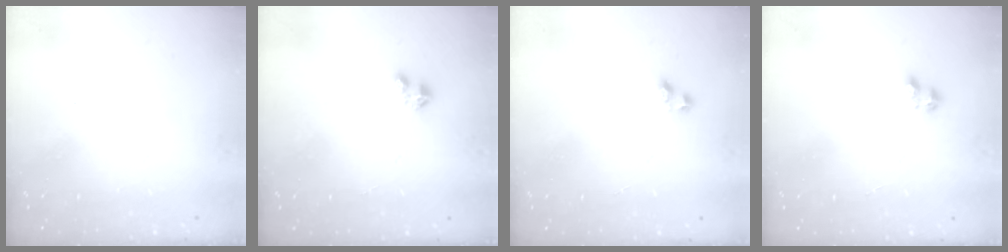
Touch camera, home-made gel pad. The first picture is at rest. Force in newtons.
{"total": 2.7, "press": 2.7, "slide": 0.4}
{"total": 2.2, "press": 1.9, "slide": 1.1}
{"total": 2.4, "press": 2.3, "slide": 0.8}